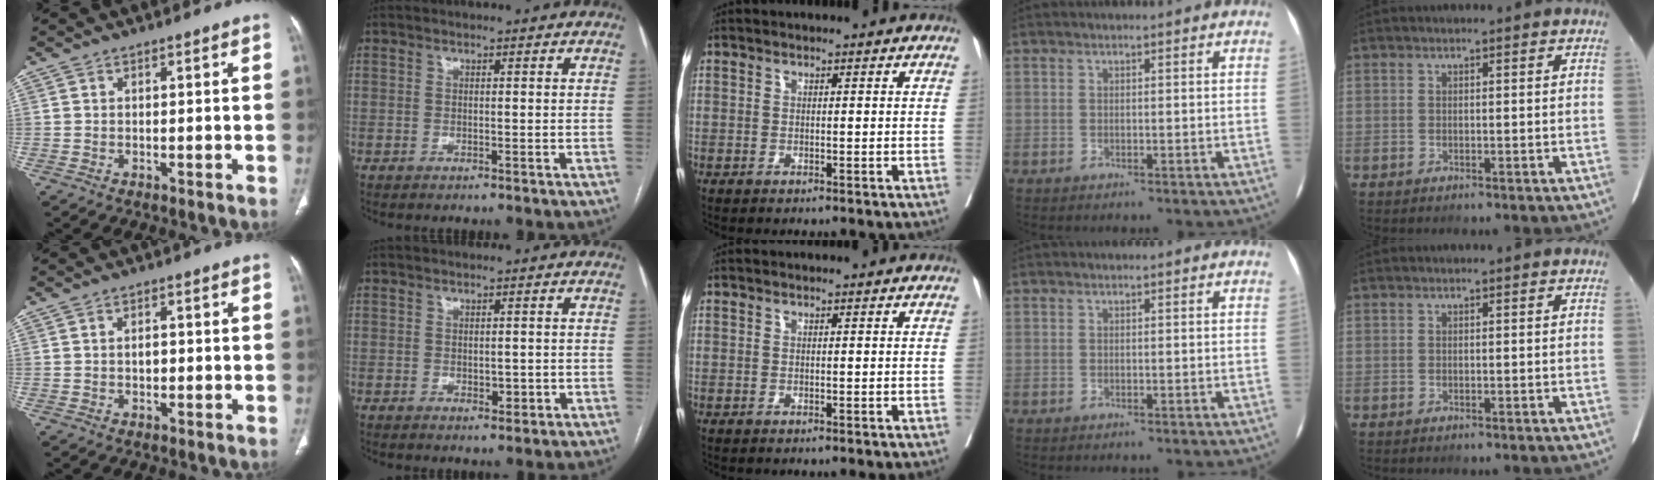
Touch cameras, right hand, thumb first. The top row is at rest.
{"thumb": {"total": 1.7, "force": [0.0, 1.2, 1.3], "torque": [-0.018, 0.003, -0.001]}, "index": {"total": 2.0, "force": [-0.3, 1.2, 1.6], "torque": [-0.021, 0.000, 0.003]}}